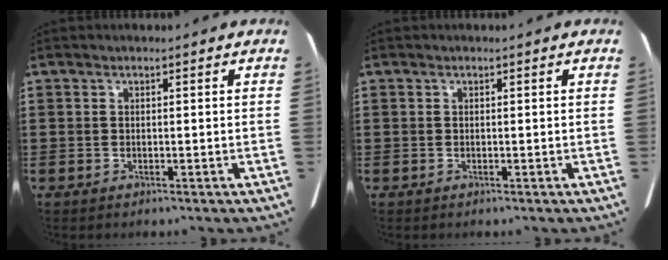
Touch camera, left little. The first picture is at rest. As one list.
[{"total": 0.0}]